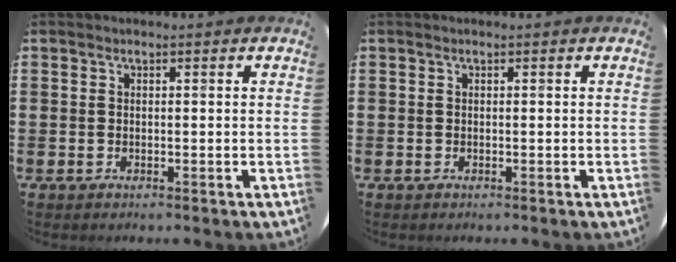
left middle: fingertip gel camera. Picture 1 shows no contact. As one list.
[{"total": 0.0}]